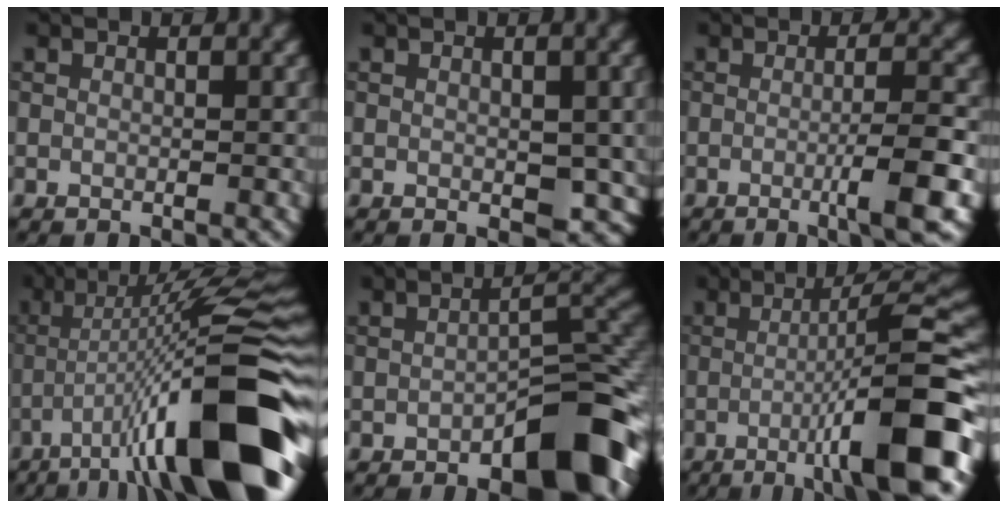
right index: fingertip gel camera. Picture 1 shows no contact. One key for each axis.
{"total": 4.4, "fx": -0.6, "fy": 2.5, "fz": 3.5, "tx": -0.040, "ty": -0.012, "tz": 0.001}
{"total": 4.7, "fx": -1.4, "fy": 0.5, "fz": 4.4, "tx": -0.063, "ty": 0.008, "tz": -0.030}
{"total": 15.6, "fx": -6.7, "fy": 3.1, "fz": 13.7, "tx": -0.218, "ty": 0.012, "tz": -0.103}
{"total": 7.5, "fx": -4.0, "fy": 2.6, "fz": 5.8, "tx": -0.065, "ty": 0.023, "tz": -0.060}
{"total": 10.9, "fx": -3.6, "fy": 1.2, "fz": 10.2, "tx": -0.135, "ty": 0.019, "tz": -0.062}